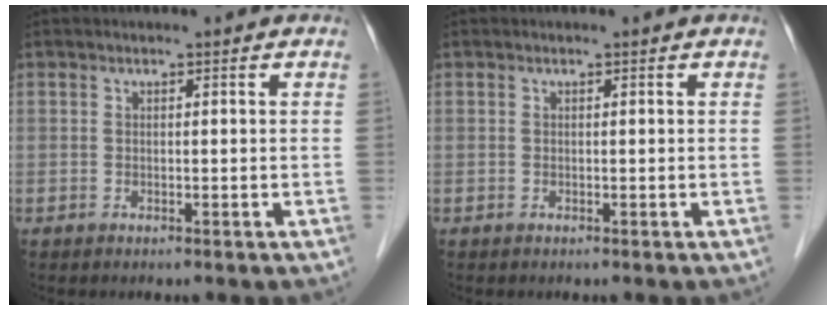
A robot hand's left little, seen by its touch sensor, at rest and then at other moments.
{"total": 0.0}